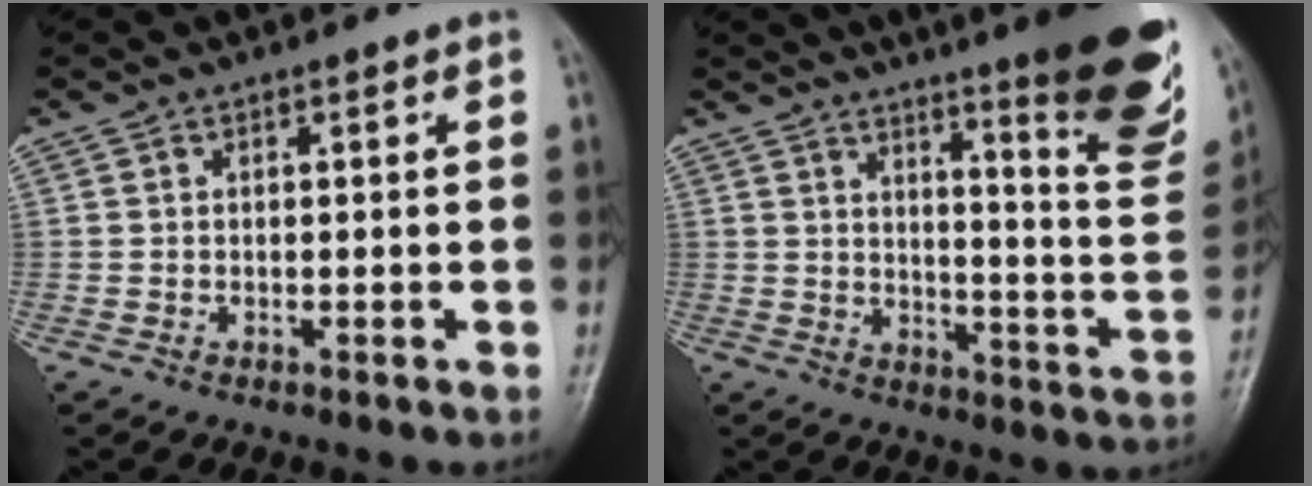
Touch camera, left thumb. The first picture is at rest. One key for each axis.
{"total": 21.8, "fx": 14.5, "fy": 3.2, "fz": 15.9, "tx": -0.182, "ty": -0.095, "tz": 0.189}